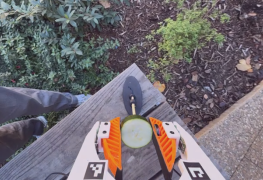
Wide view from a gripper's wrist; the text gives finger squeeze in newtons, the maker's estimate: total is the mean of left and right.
{"total": 8.7, "left": 8.5, "right": 8.8}